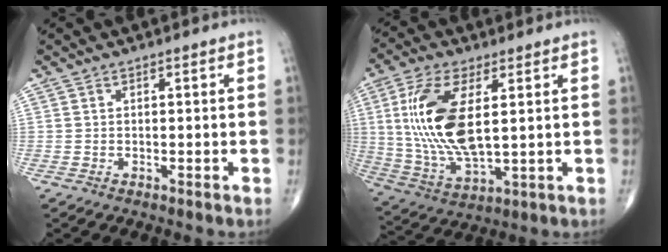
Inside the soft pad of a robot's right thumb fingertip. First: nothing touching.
{"total": 16.5, "force": [3.0, 7.0, 14.6], "torque": [-0.305, -0.016, 0.067]}